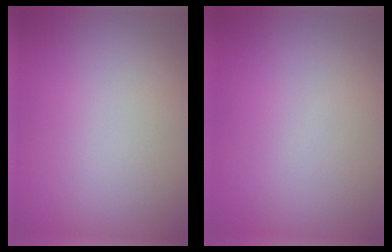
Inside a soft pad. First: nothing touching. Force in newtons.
{"total": 0.0}